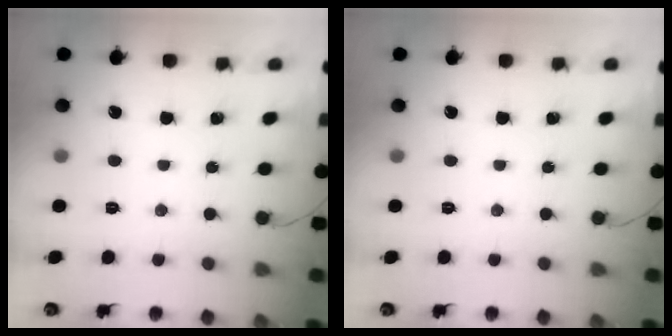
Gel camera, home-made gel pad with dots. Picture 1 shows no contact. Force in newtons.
{"total": 0.0}